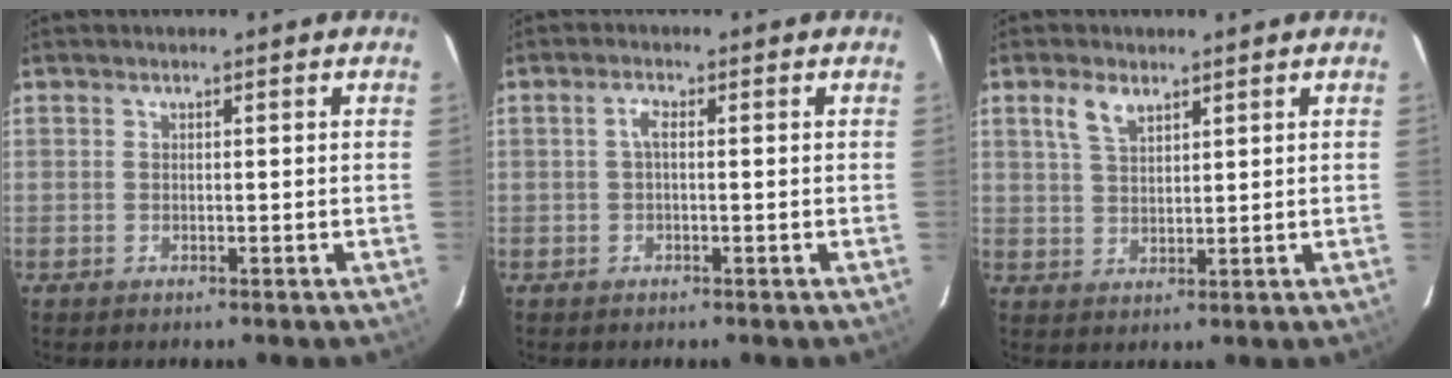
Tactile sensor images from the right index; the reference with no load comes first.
{"total": 1.7, "force": [-0.1, 0.5, 1.6], "torque": [-0.033, 0.008, -0.003]}
{"total": 4.5, "force": [2.8, 2.3, 2.7], "torque": [-0.054, 0.008, 0.056]}